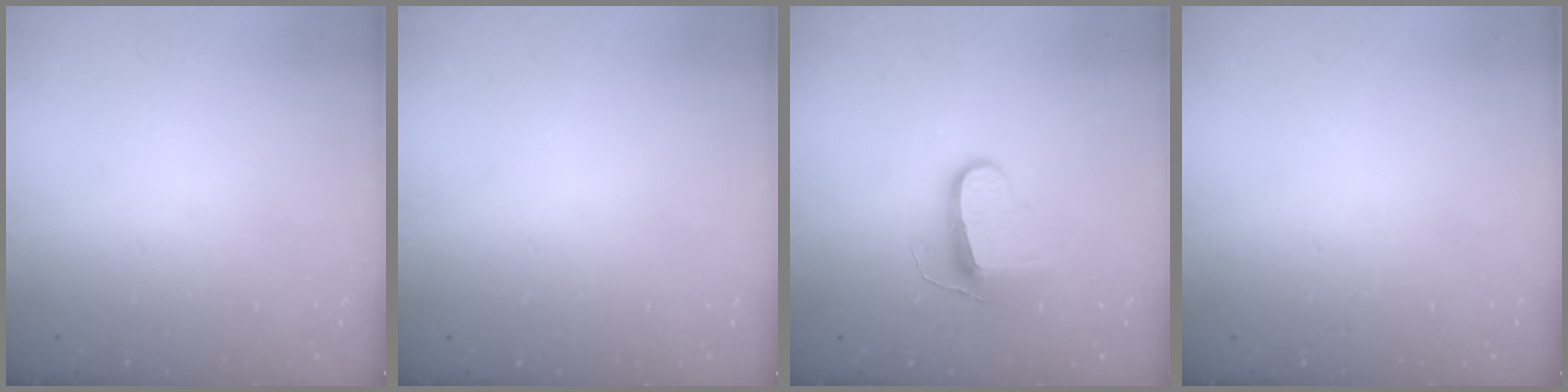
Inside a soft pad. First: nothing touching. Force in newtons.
{"total": 0.0}
{"total": 9.6, "press": 9.6, "slide": 0.3}
{"total": 0.0}